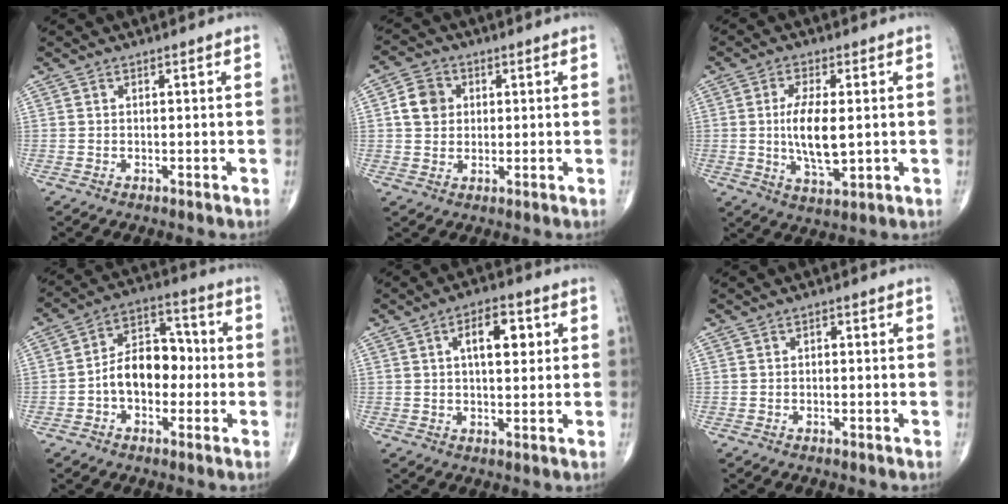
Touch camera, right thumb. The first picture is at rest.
{"total": 5.9, "force": [1.1, 5.0, 2.9], "torque": [-0.035, 0.003, 0.014]}
{"total": 9.3, "force": [0.1, 3.6, 8.6], "torque": [-0.159, -0.018, 0.005]}
{"total": 11.1, "force": [-1.7, 7.4, 8.1], "torque": [-0.102, 0.043, -0.041]}
{"total": 7.6, "force": [2.1, 3.6, 6.4], "torque": [-0.078, 0.003, 0.029]}
{"total": 0.6, "force": [-0.1, 0.4, 0.4], "torque": [-0.001, 0.002, -0.006]}